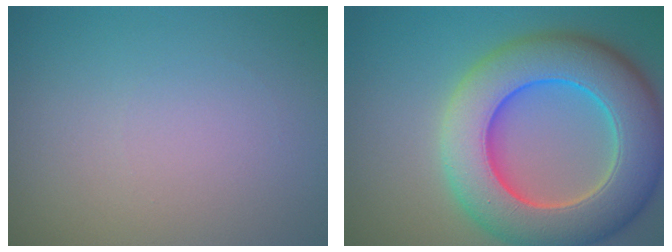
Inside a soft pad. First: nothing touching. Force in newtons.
{"total": 11.6, "press": 11.6, "slide": 0.7}